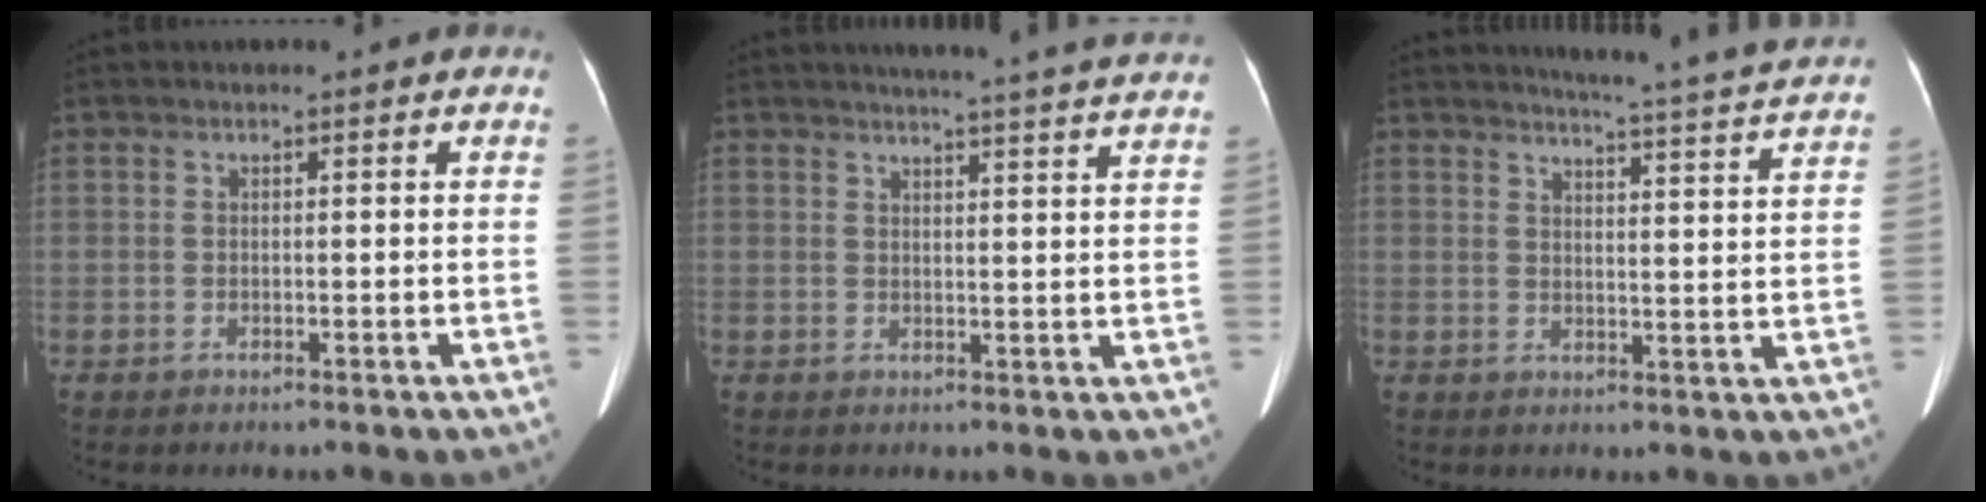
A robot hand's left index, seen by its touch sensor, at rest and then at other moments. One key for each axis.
{"total": 14.2, "fx": 13.1, "fy": -0.7, "fz": 5.6, "tx": -0.079, "ty": -0.023, "tz": 0.144}
{"total": 15.5, "fx": 14.7, "fy": -1.4, "fz": 4.7, "tx": -0.076, "ty": -0.056, "tz": 0.165}